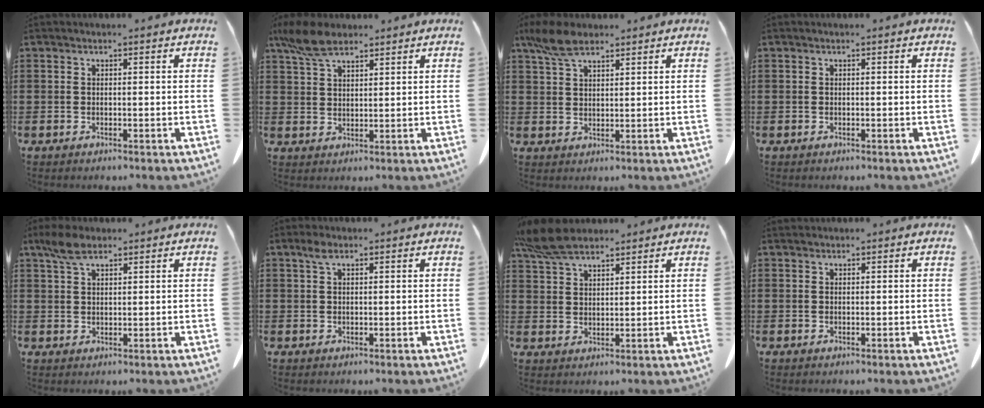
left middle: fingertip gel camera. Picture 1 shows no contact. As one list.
[{"total": 6.3, "force": [4.7, 2.4, 3.6], "torque": [-0.084, -0.001, 0.090]}, {"total": 6.1, "force": [4.3, 2.3, 3.7], "torque": [-0.085, 0.000, 0.083]}, {"total": 0.0}, {"total": 4.4, "force": [2.8, 1.8, 2.8], "torque": [-0.063, 0.003, 0.054]}, {"total": 1.8, "force": [1.0, 0.8, 1.2], "torque": [-0.030, 0.002, 0.019]}, {"total": 7.0, "force": [5.7, 2.0, 3.6], "torque": [-0.088, -0.006, 0.110]}, {"total": 0.6, "force": [0.6, 0.0, 0.0], "torque": [-0.001, -0.002, 0.013]}]